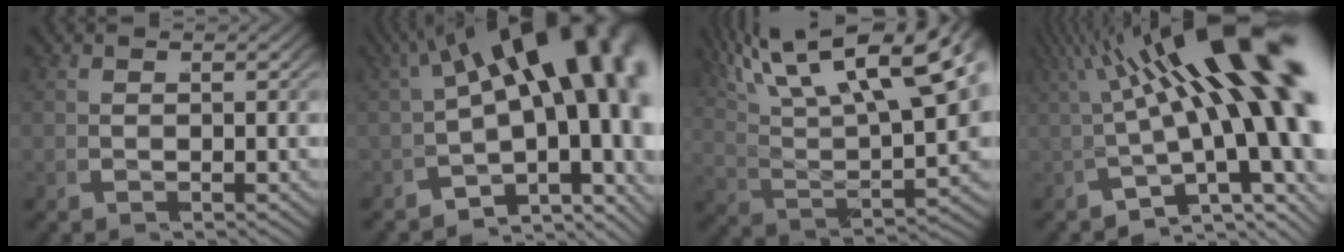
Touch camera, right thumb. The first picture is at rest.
{"total": 18.0, "force": [-0.4, 11.0, 14.2], "torque": [-0.200, -0.022, -0.021]}
{"total": 12.1, "force": [4.4, 6.6, 9.1], "torque": [-0.166, 0.004, 0.063]}
{"total": 16.2, "force": [0.6, 7.8, 14.2], "torque": [-0.202, -0.005, -0.003]}